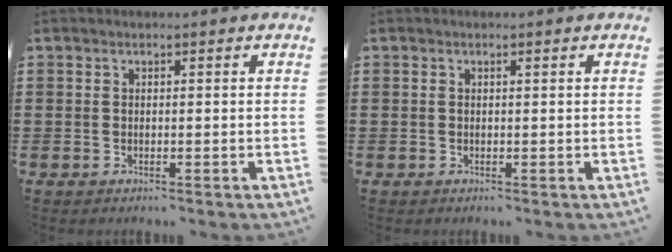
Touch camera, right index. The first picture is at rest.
{"total": 0.5, "force": [0.2, 0.1, 0.5], "torque": [-0.010, 0.000, 0.003]}